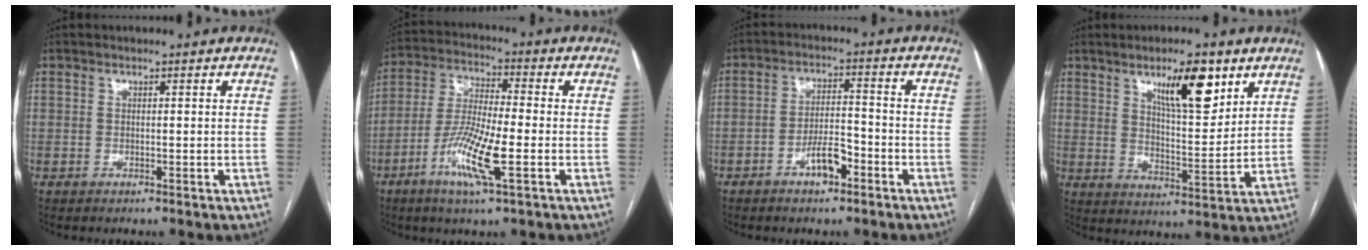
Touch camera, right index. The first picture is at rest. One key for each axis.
{"total": 11.3, "fx": -4.2, "fy": 1.3, "fz": 10.4, "tx": -0.212, "ty": -0.010, "tz": -0.082}
{"total": 5.4, "fx": -3.1, "fy": 1.9, "fz": 4.1, "tx": -0.076, "ty": 0.010, "tz": -0.052}
{"total": 10.7, "fx": 6.1, "fy": 2.7, "fz": 8.4, "tx": -0.136, "ty": -0.003, "tz": 0.102}